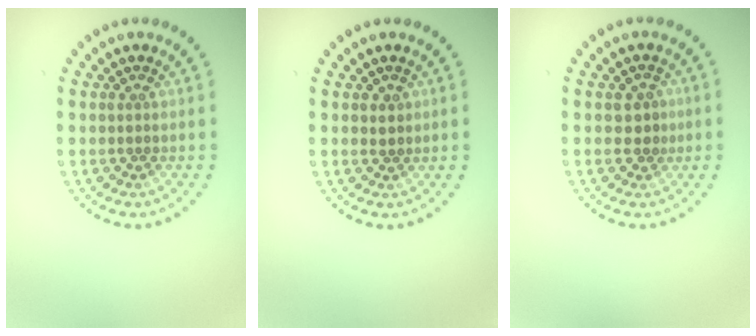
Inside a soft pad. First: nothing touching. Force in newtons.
{"total": 0.6, "press": 0.5, "slide": 0.3}
{"total": 1.9, "press": 1.8, "slide": 0.7}